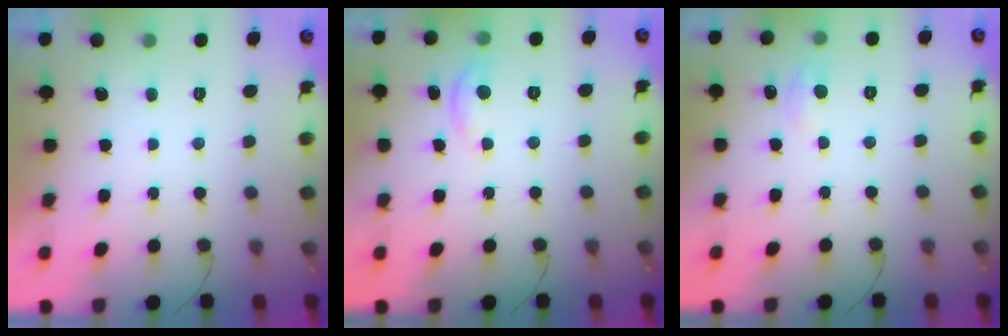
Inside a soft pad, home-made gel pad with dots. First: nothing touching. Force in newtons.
{"total": 4.3, "press": 4.2, "slide": 0.2}
{"total": 5.2, "press": 5.2, "slide": 0.7}